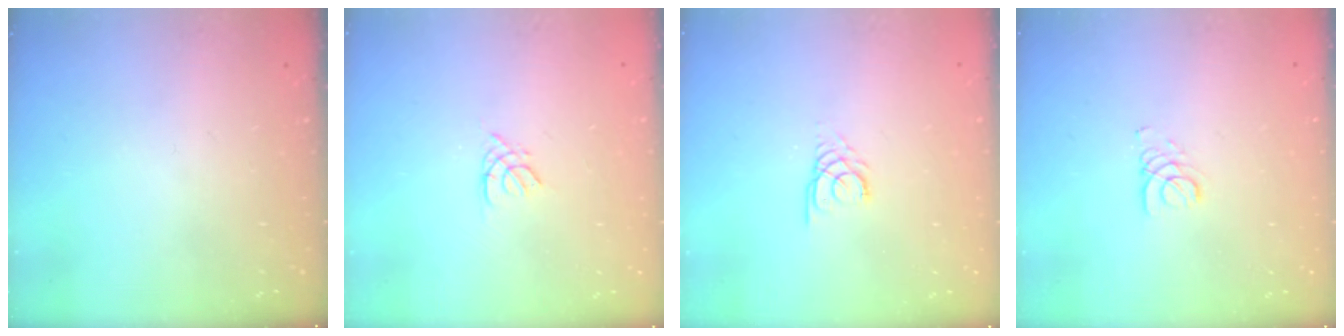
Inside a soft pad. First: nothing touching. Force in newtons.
{"total": 1.4, "press": 1.4, "slide": 0.4}
{"total": 2.2, "press": 2.2, "slide": 0.2}
{"total": 2.1, "press": 2.1, "slide": 0.2}